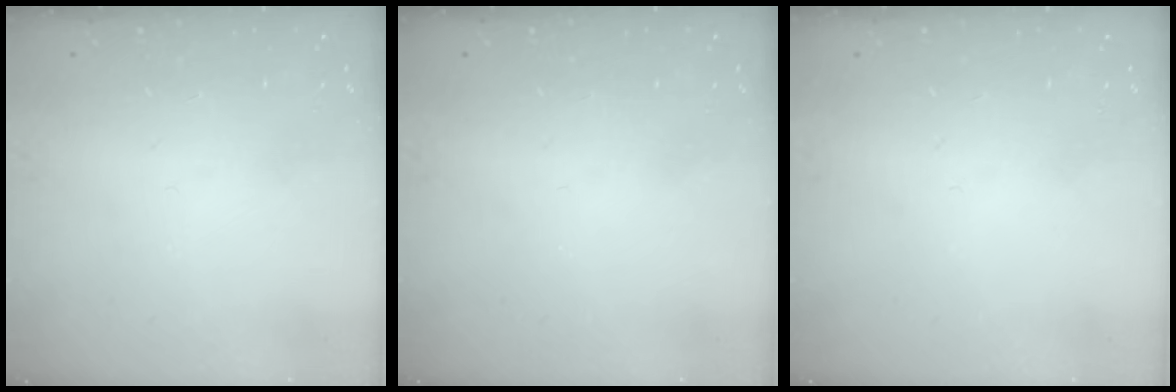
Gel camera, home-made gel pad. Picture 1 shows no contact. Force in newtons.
{"total": 0.0}
{"total": 0.0}